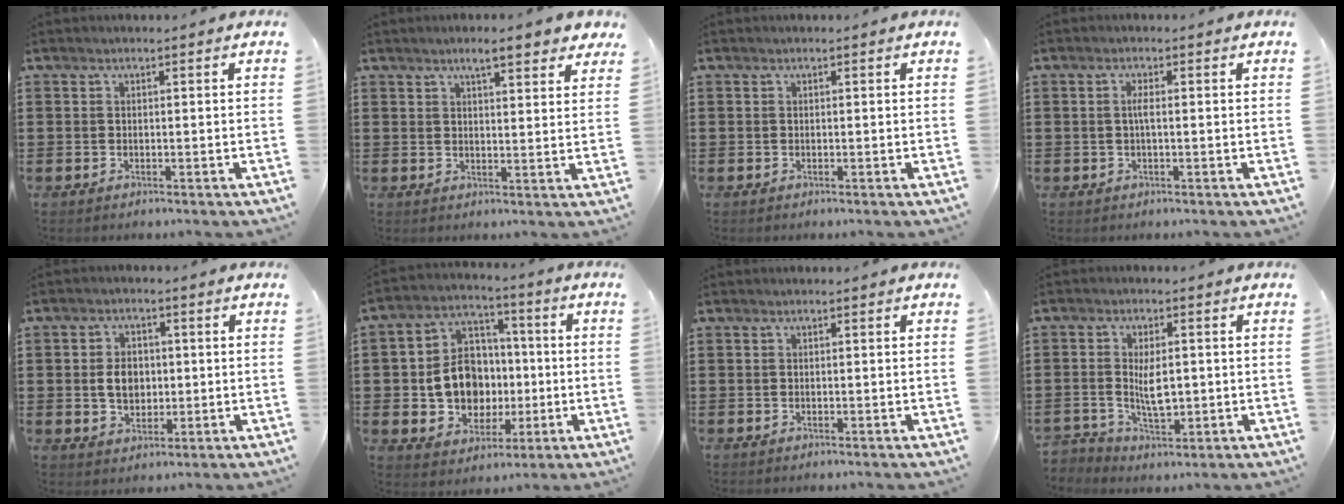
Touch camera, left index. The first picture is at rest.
{"total": 5.2, "force": [4.0, 0.9, 3.1], "torque": [-0.062, -0.003, 0.069]}
{"total": 0.0}
{"total": 1.5, "force": [-0.1, 0.2, 1.5], "torque": [-0.031, 0.001, -0.003]}
{"total": 4.7, "force": [0.1, 3.4, 3.2], "torque": [-0.061, 0.008, -0.003]}
{"total": 10.0, "force": [-0.7, 8.9, 4.7], "torque": [-0.122, 0.019, -0.007]}
{"total": 0.0}
{"total": 4.3, "force": [-0.3, 2.5, 3.4], "torque": [-0.059, 0.003, -0.008]}